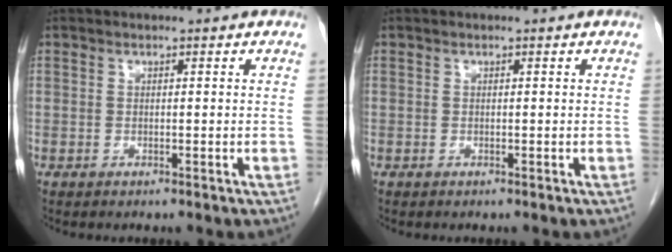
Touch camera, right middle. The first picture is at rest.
{"total": 0.0}